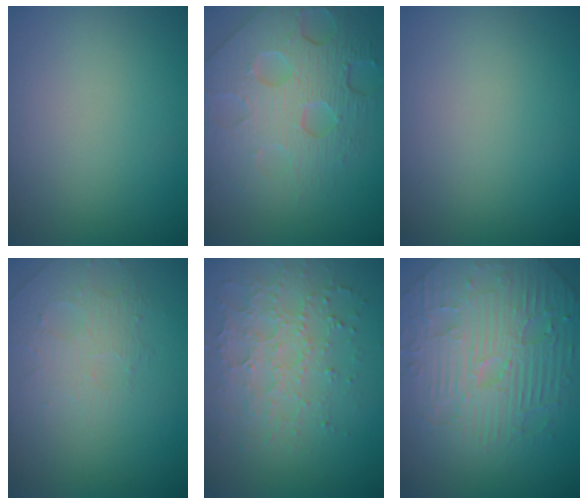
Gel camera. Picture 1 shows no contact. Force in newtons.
{"total": 7.9, "press": 5.6, "slide": 5.6}
{"total": 0.0}
{"total": 1.6, "press": 1.2, "slide": 1.0}
{"total": 3.5, "press": 3.3, "slide": 1.2}
{"total": 5.9, "press": 5.3, "slide": 2.5}